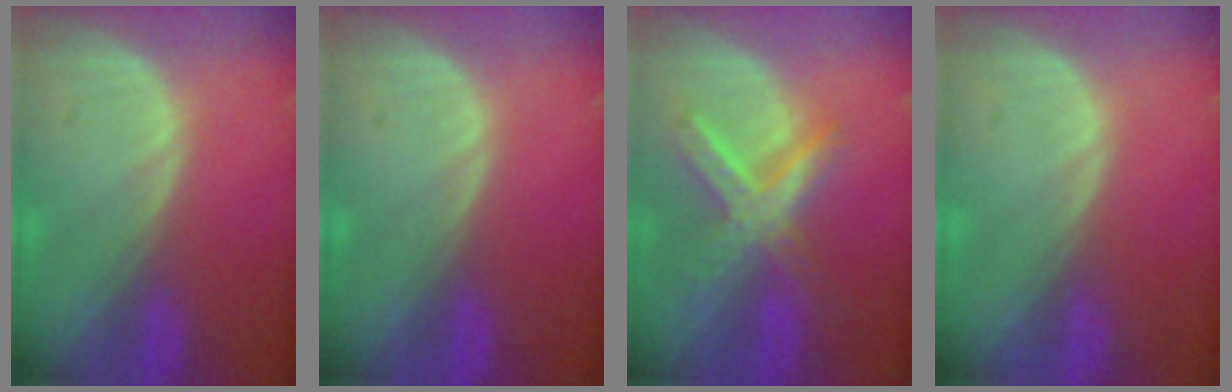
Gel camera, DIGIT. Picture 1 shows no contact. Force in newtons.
{"total": 0.0}
{"total": 7.8, "press": 6.7, "slide": 3.9}
{"total": 0.0}